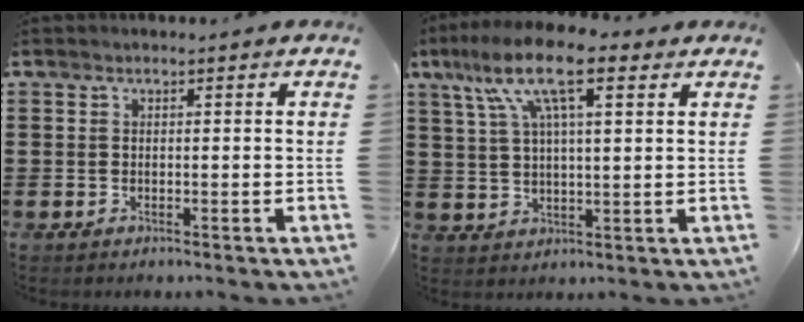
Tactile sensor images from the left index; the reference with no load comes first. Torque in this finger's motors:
{"motor_torque": [2.14, 0.00, 1.05, 0.21]}